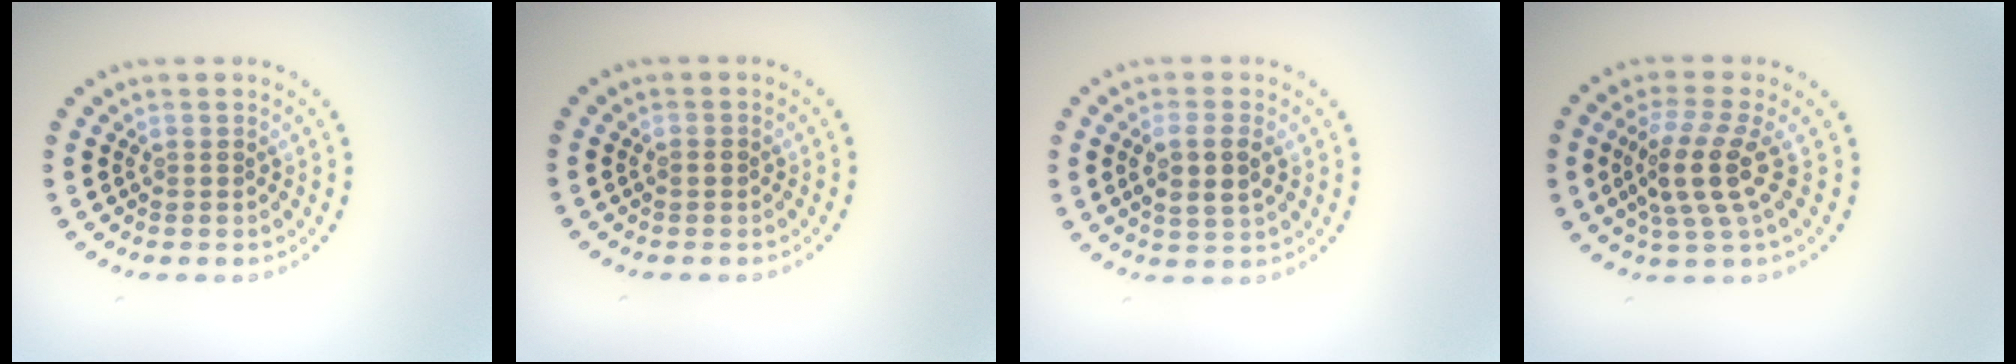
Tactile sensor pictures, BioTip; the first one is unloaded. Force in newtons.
{"total": 0.9, "press": 0.9, "slide": 0.2}
{"total": 2.9, "press": 2.8, "slide": 0.9}
{"total": 4.2, "press": 3.5, "slide": 2.2}